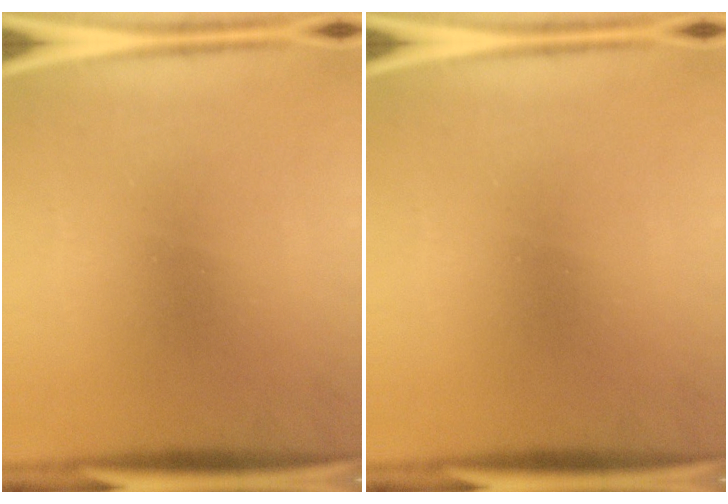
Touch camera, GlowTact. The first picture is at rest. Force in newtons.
{"total": 0.0}